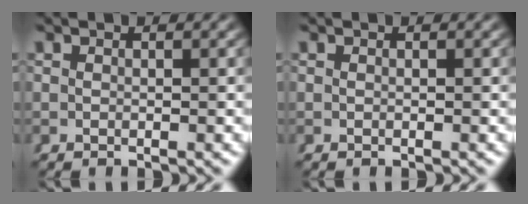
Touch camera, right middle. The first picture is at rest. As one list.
[{"total": 0.0}]